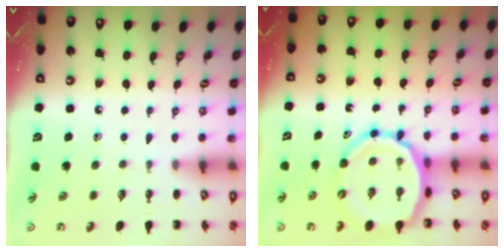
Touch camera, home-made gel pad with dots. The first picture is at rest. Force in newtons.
{"total": 13.6, "press": 13.0, "slide": 3.9}